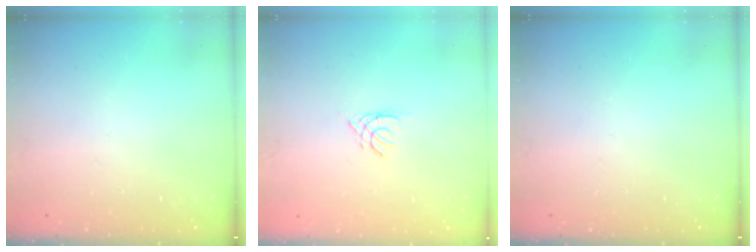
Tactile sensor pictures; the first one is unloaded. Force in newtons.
{"total": 1.3, "press": 1.3, "slide": 0.3}
{"total": 0.0}